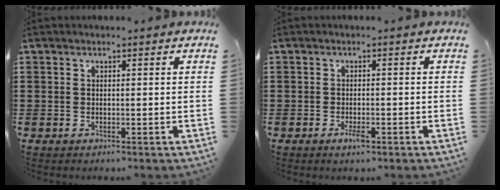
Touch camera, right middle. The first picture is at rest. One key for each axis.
{"total": 2.0, "fx": -1.0, "fy": 0.6, "fz": 1.6, "tx": -0.036, "ty": -0.003, "tz": -0.020}